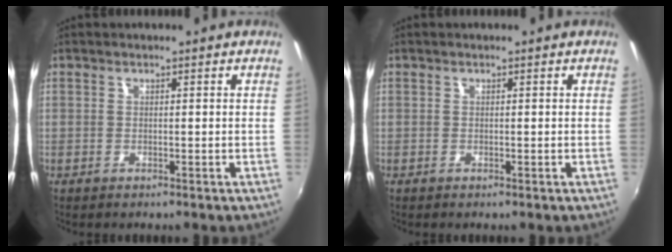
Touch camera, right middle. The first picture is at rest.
{"total": 0.0}